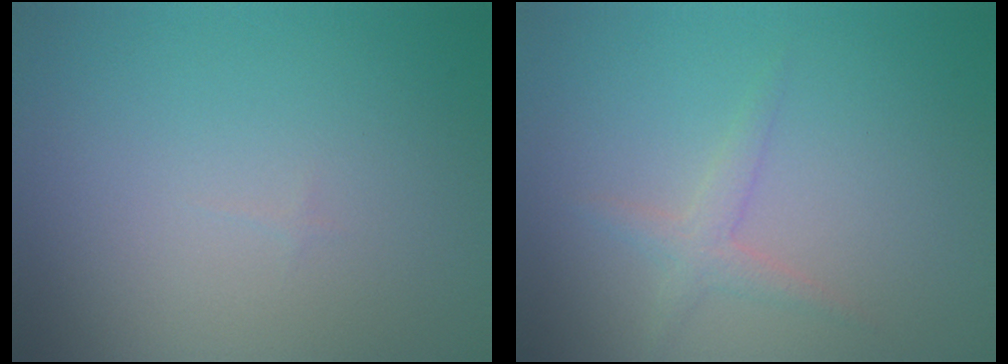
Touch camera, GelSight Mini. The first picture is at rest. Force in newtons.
{"total": 1.6, "press": 1.6, "slide": 0.0}